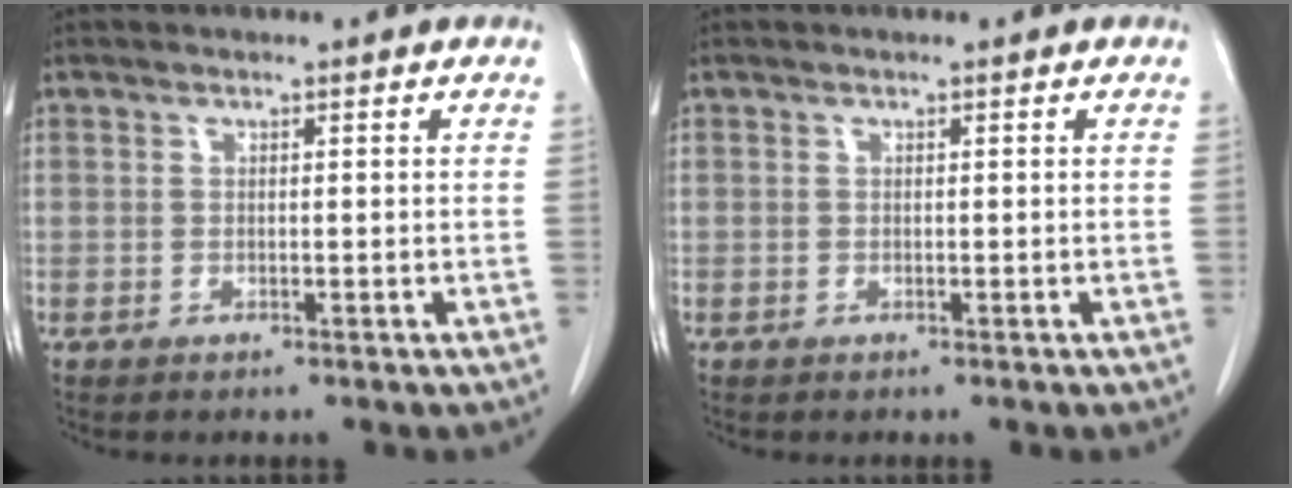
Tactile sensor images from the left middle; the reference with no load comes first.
{"total": 0.0}